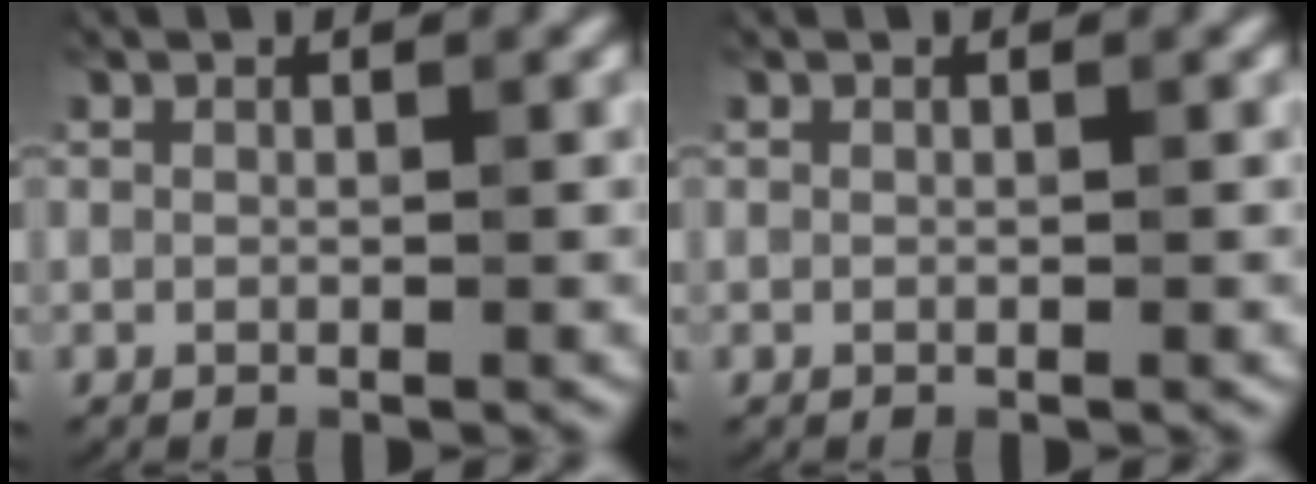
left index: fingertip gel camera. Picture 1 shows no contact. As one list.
[{"total": 0.0}]